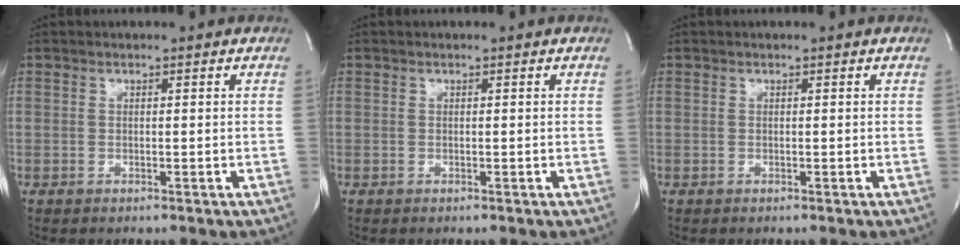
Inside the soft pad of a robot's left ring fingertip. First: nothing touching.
{"total": 0.0}
{"total": 0.0}